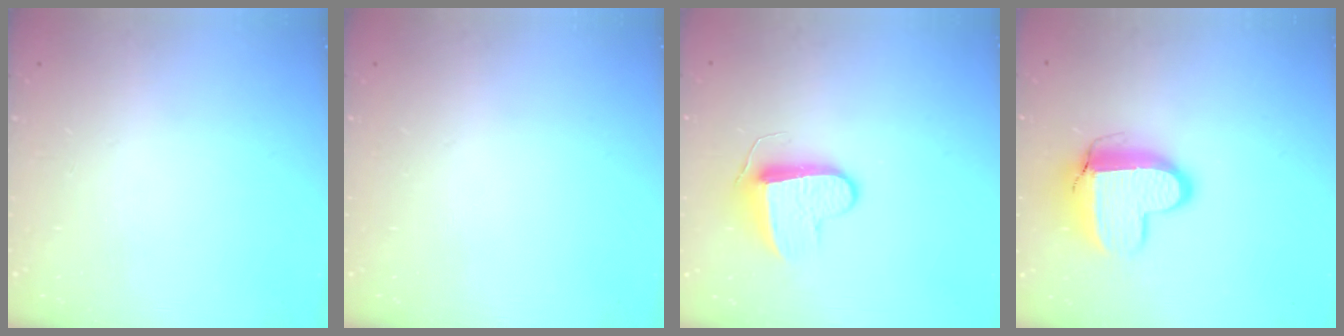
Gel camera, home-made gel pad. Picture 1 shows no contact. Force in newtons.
{"total": 0.0}
{"total": 9.0, "press": 9.0, "slide": 0.2}
{"total": 11.6, "press": 11.6, "slide": 0.6}